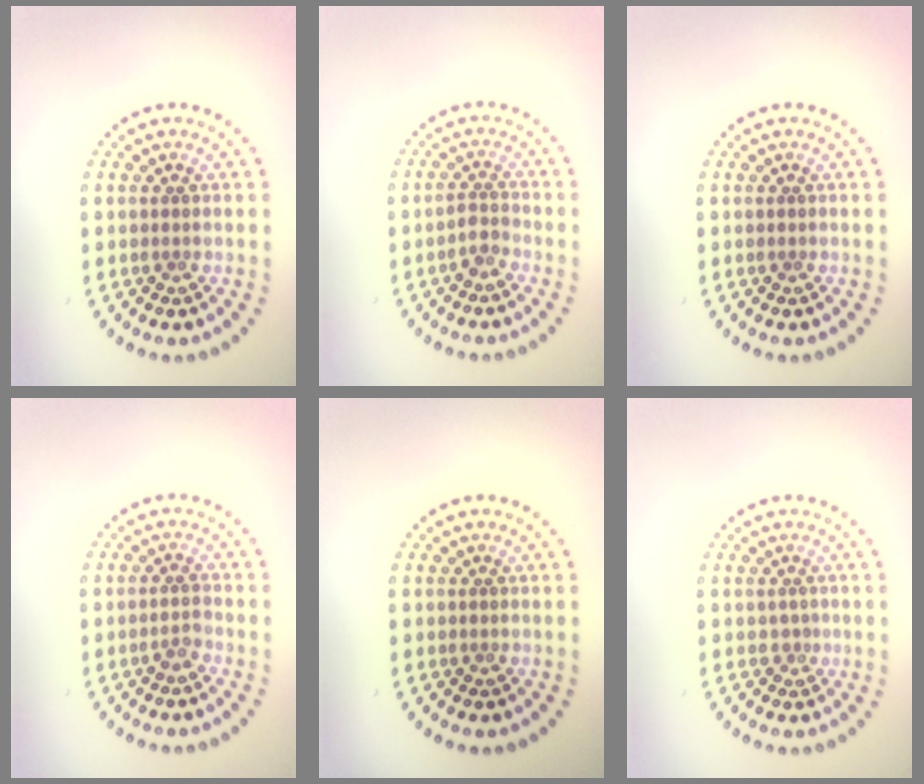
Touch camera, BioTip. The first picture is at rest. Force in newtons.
{"total": 1.6, "press": 1.2, "slide": 1.0}
{"total": 0.0}
{"total": 1.2, "press": 1.0, "slide": 0.7}
{"total": 0.0}
{"total": 0.6, "press": 0.2, "slide": 0.6}